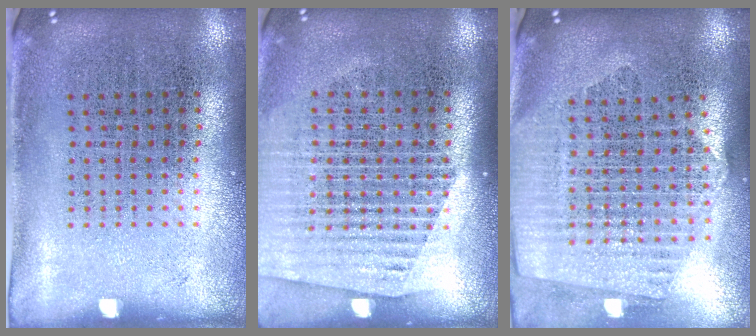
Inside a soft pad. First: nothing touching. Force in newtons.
{"total": 1.5, "press": 1.4, "slide": 0.5}
{"total": 2.3, "press": 2.0, "slide": 1.1}